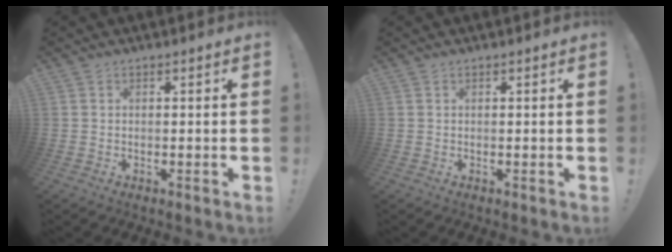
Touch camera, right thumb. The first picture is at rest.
{"total": 0.0}